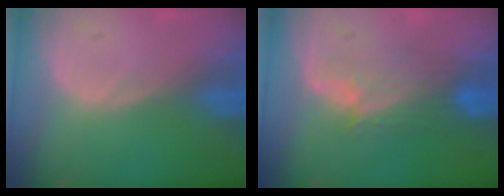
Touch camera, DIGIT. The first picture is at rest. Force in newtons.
{"total": 5.5, "press": 5.4, "slide": 0.7}